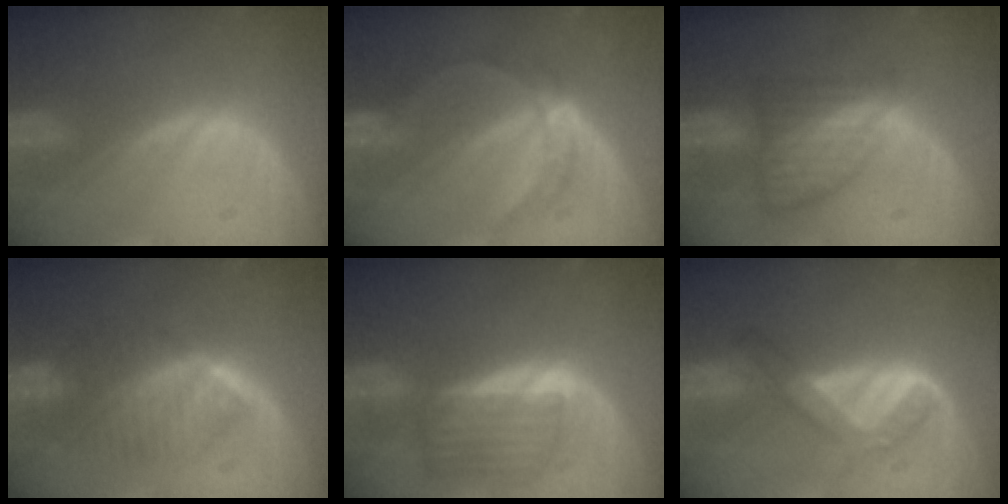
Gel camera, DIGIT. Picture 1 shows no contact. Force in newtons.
{"total": 5.0, "press": 4.8, "slide": 1.3}
{"total": 6.9, "press": 6.5, "slide": 2.5}
{"total": 6.4, "press": 6.3, "slide": 1.0}
{"total": 6.0, "press": 6.0, "slide": 0.7}
{"total": 5.3, "press": 5.1, "slide": 1.4}